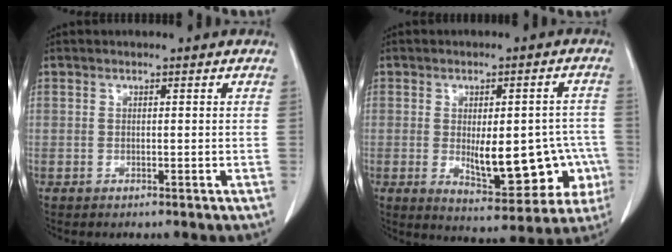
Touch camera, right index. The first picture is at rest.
{"total": 14.1, "force": [-2.8, 5.8, 12.6], "torque": [-0.154, 0.013, -0.014]}